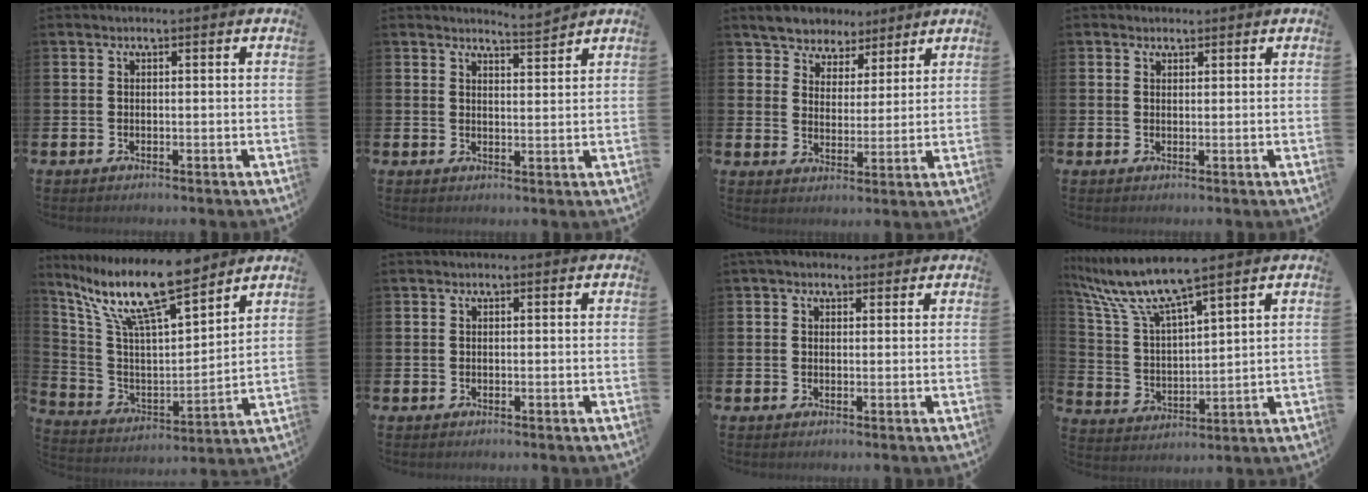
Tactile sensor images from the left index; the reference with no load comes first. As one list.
[{"total": 3.9, "force": [3.9, -0.3, 0.2], "torque": [0.000, -0.027, 0.068]}, {"total": 5.9, "force": [5.4, 2.2, -0.8], "torque": [-0.010, -0.027, 0.100]}, {"total": 1.3, "force": [1.1, 0.6, 0.0], "torque": [0.011, 0.001, 0.019]}, {"total": 13.2, "force": [10.7, 2.2, 7.3], "torque": [-0.173, -0.056, 0.185]}, {"total": 0.0}, {"total": 2.0, "force": [1.6, 1.2, 0.5], "torque": [0.006, 0.000, 0.024]}, {"total": 8.7, "force": [7.5, 0.7, 4.3], "torque": [-0.116, -0.036, 0.130]}]